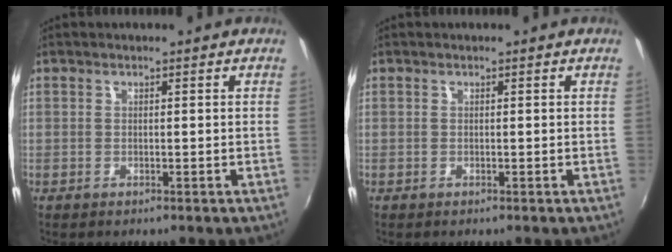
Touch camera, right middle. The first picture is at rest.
{"total": 0.0}